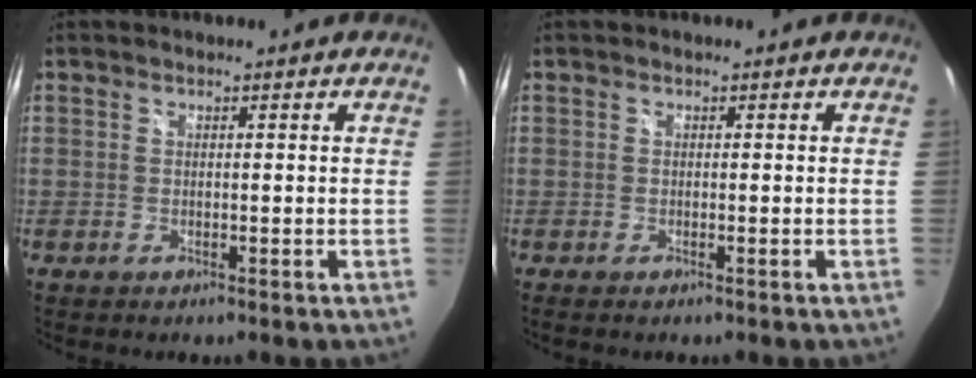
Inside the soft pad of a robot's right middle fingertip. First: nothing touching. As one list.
[{"total": 0.6, "force": [-0.4, -0.2, 0.4], "torque": [-0.005, 0.002, -0.007]}]